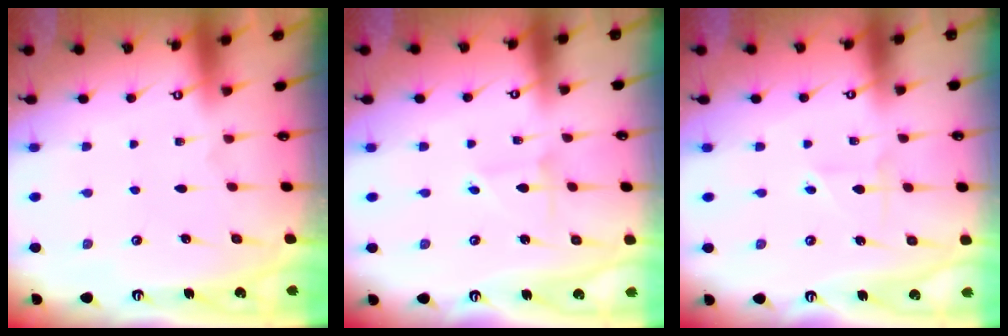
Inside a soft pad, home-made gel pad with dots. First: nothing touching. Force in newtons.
{"total": 1.9, "press": 1.9, "slide": 0.1}
{"total": 2.0, "press": 2.0, "slide": 0.2}